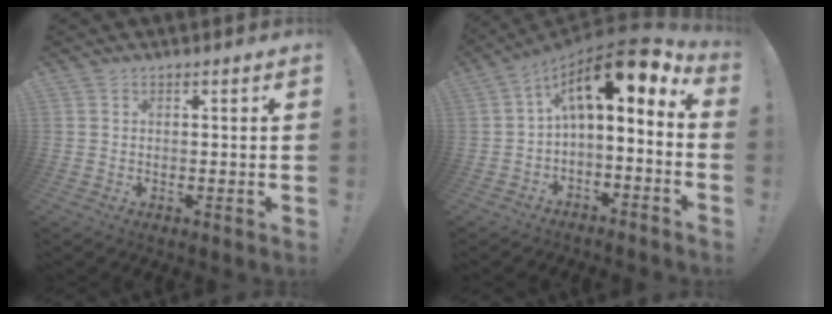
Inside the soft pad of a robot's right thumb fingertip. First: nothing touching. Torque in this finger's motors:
{"motor_torque": [2.50, 2.50, 0.26, 0.07, 0.32]}